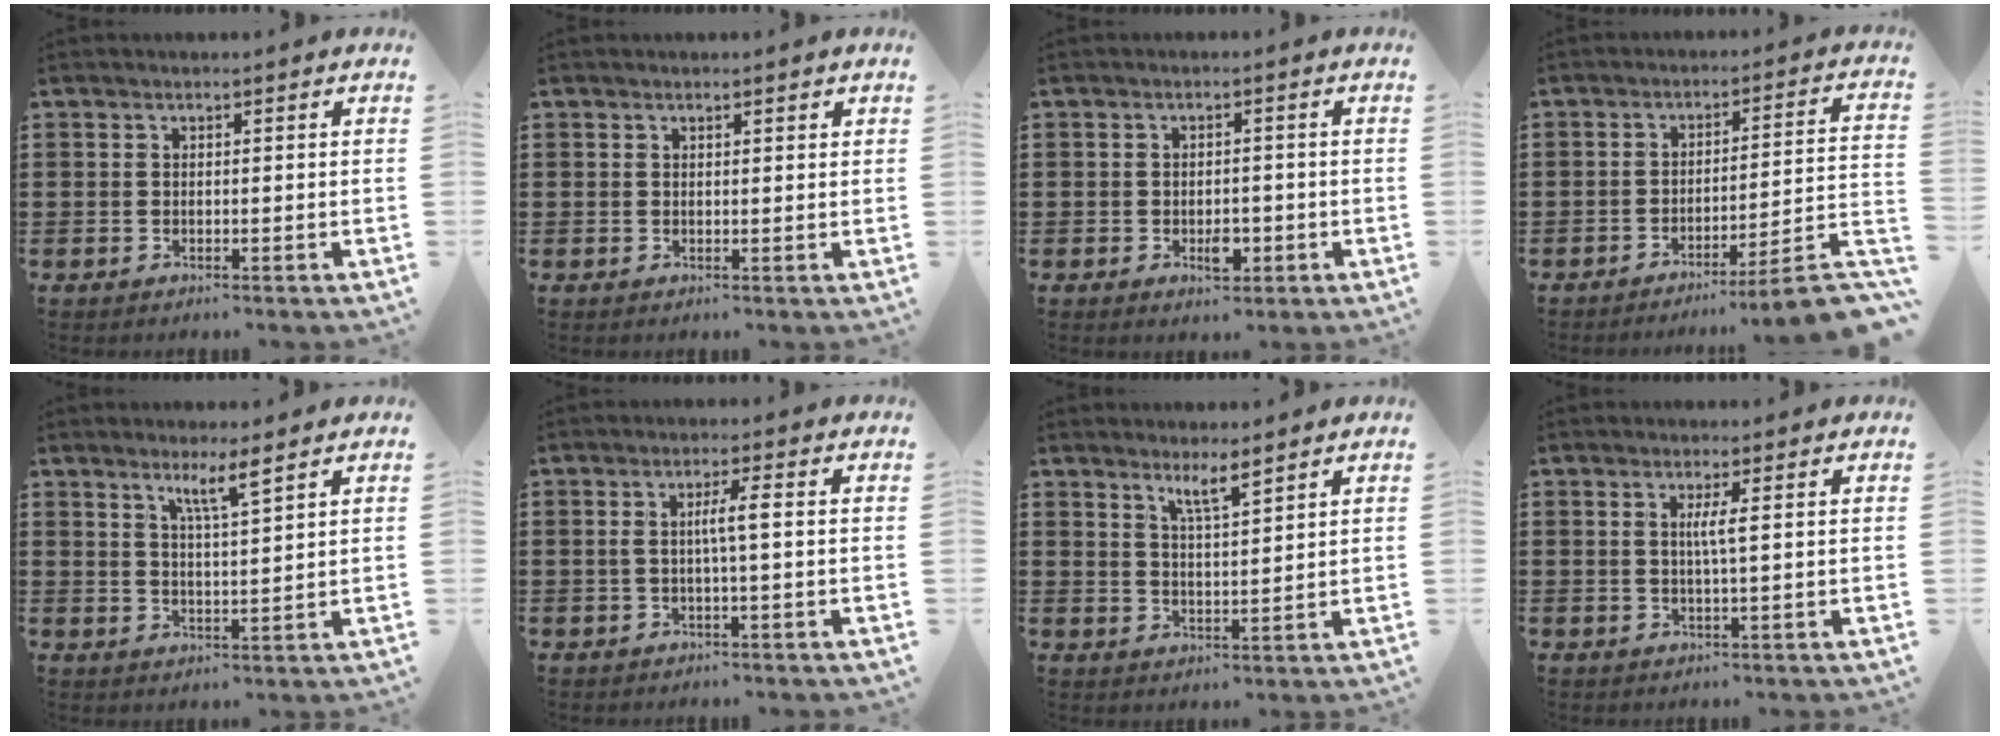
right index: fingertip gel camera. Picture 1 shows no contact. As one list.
[{"total": 0.7, "force": [0.5, 0.3, 0.4], "torque": [-0.009, 0.003, 0.009]}, {"total": 3.4, "force": [-1.2, 1.8, 2.6], "torque": [-0.044, 0.004, -0.019]}, {"total": 6.2, "force": [-4.5, -0.2, 4.3], "torque": [-0.068, -0.016, -0.088]}, {"total": 4.1, "force": [2.8, -0.1, 3.0], "torque": [-0.057, -0.002, 0.044]}, {"total": 3.2, "force": [0.0, 0.0, 3.2], "torque": [-0.061, -0.001, -0.005]}, {"total": 3.7, "force": [2.9, 0.2, 2.3], "torque": [-0.044, 0.000, 0.049]}, {"total": 2.4, "force": [0.4, -0.3, 2.3], "torque": [-0.046, -0.004, 0.003]}]